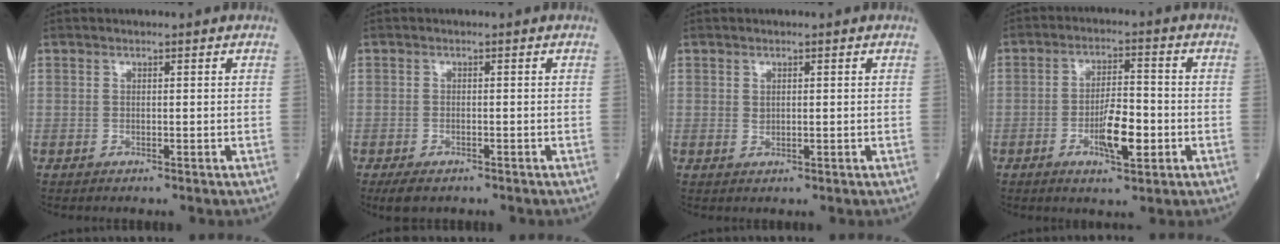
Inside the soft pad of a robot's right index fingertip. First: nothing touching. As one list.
[{"total": 2.9, "force": [-2.1, 1.3, 1.4], "torque": [-0.029, -0.005, -0.029]}, {"total": 0.8, "force": [0.2, 0.4, 0.7], "torque": [-0.014, -0.002, 0.007]}, {"total": 7.0, "force": [-2.3, 1.8, 6.4], "torque": [-0.116, 0.000, -0.038]}]